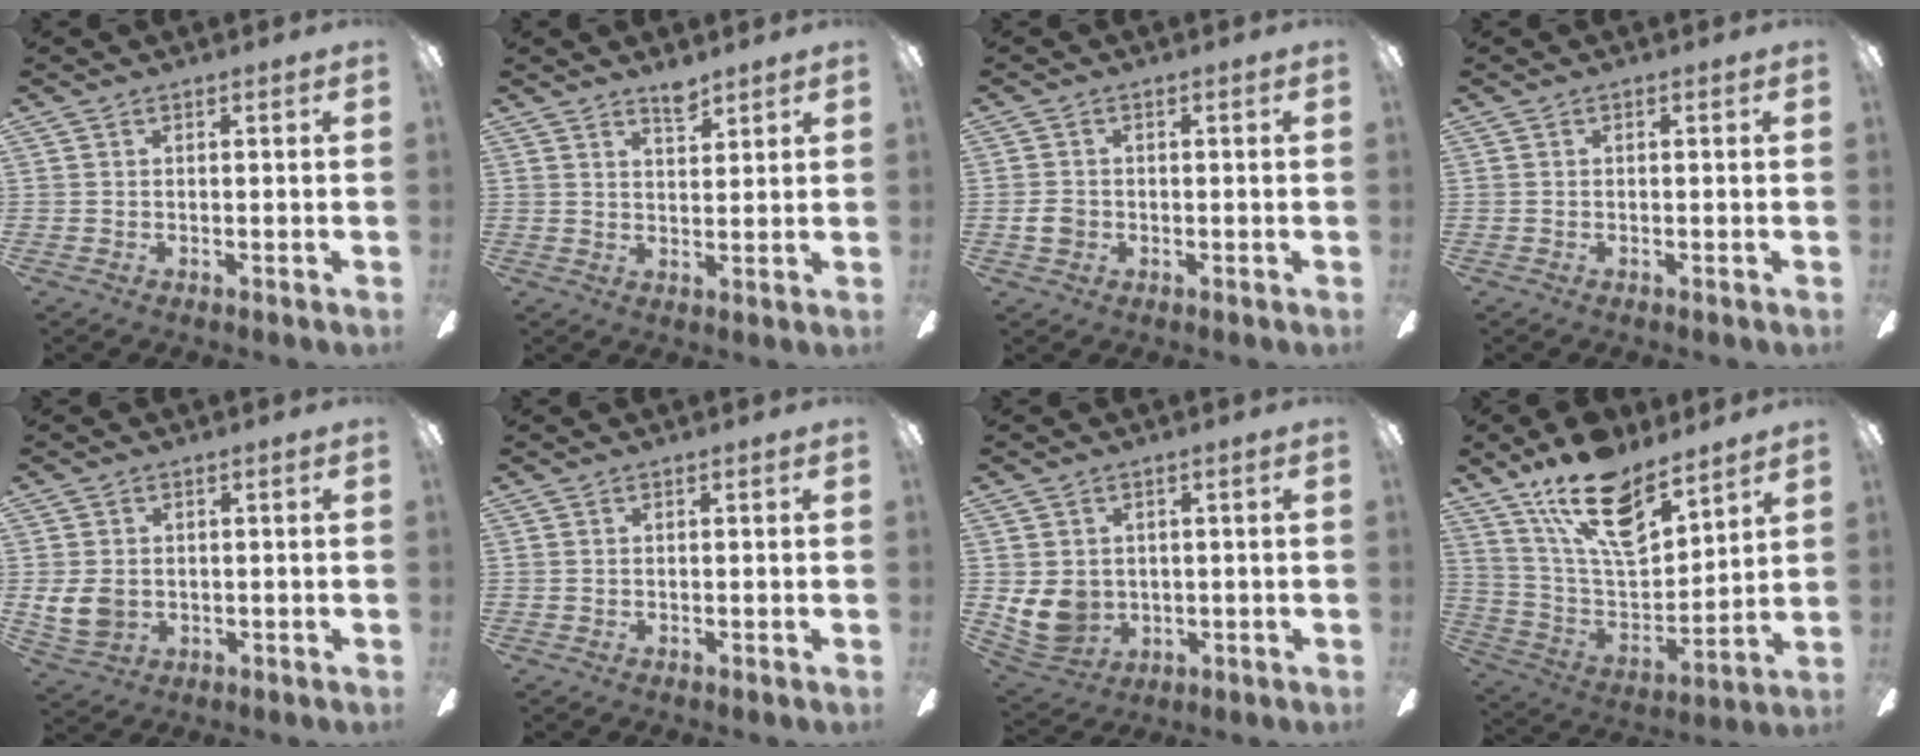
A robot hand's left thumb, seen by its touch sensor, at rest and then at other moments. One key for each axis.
{"total": 4.2, "fx": 3.6, "fy": 1.2, "fz": 1.7, "tx": -0.015, "ty": -0.023, "tz": 0.061}
{"total": 2.9, "fx": -0.5, "fy": 2.4, "fz": 1.5, "tx": -0.024, "ty": 0.007, "tz": -0.007}
{"total": 0.0}
{"total": 5.8, "fx": 0.4, "fy": 4.6, "fz": 3.4, "tx": -0.090, "ty": 0.005, "tz": 0.010}
{"total": 0.0}
{"total": 8.1, "fx": 1.0, "fy": 7.1, "fz": 3.8, "tx": -0.104, "ty": -0.010, "tz": 0.021}
{"total": 20.0, "fx": 13.7, "fy": 8.9, "fz": 11.6, "tx": -0.201, "ty": -0.080, "tz": 0.244}